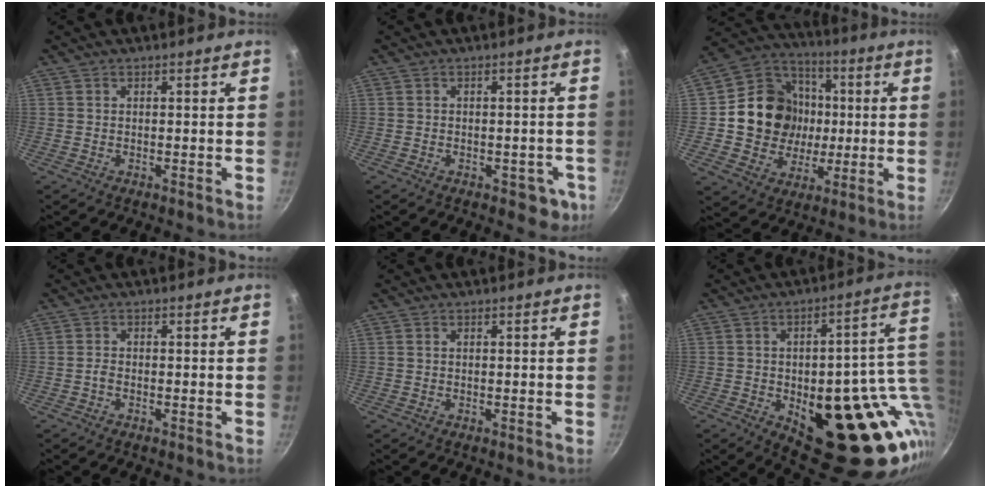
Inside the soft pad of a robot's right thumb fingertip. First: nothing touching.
{"total": 4.6, "force": [-1.7, 3.0, 3.0], "torque": [-0.012, 0.015, -0.008]}
{"total": 17.9, "force": [0.4, 16.0, 7.8], "torque": [-0.105, 0.021, 0.006]}
{"total": 0.9, "force": [-0.5, 0.3, 0.6], "torque": [-0.016, 0.005, -0.014]}
{"total": 0.0}
{"total": 28.4, "force": [-4.0, 13.9, 24.4], "torque": [-0.246, -0.009, -0.029]}